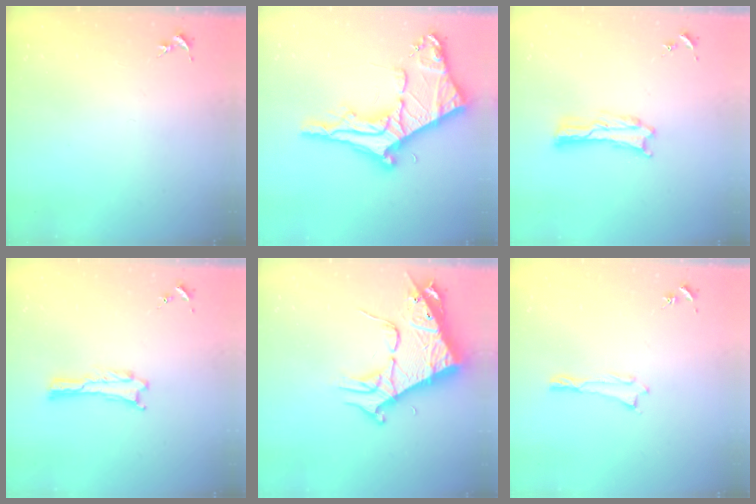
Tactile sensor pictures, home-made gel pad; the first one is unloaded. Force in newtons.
{"total": 9.8, "press": 9.8, "slide": 1.1}
{"total": 0.8, "press": 0.8, "slide": 0.2}
{"total": 0.0}
{"total": 10.3, "press": 10.2, "slide": 1.3}
{"total": 0.0}